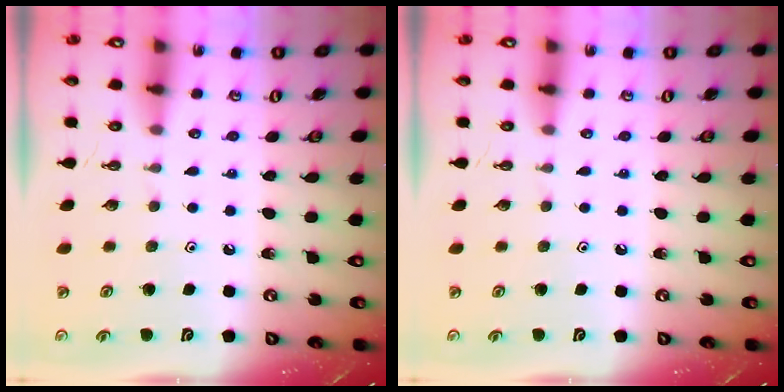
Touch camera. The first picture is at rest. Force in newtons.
{"total": 0.0}